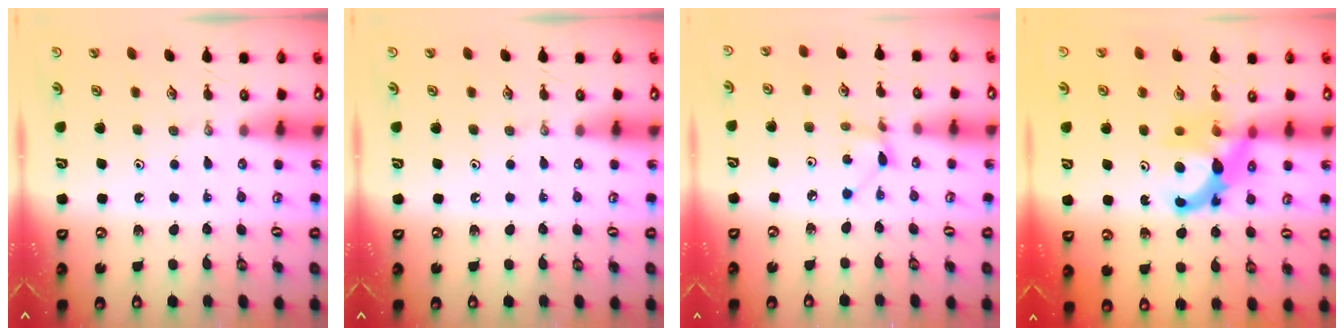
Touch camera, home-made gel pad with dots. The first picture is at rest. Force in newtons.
{"total": 0.0}
{"total": 2.1, "press": 2.1, "slide": 0.3}
{"total": 7.6, "press": 7.5, "slide": 0.6}